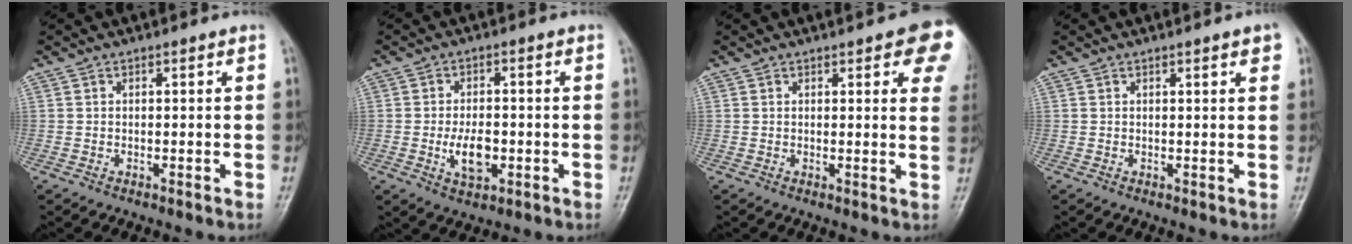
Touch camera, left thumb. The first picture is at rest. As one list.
[{"total": 6.4, "force": [-1.4, 3.6, 5.1], "torque": [-0.082, 0.003, -0.021]}, {"total": 9.9, "force": [4.6, 3.1, 8.2], "torque": [-0.064, -0.010, 0.045]}, {"total": 2.9, "force": [1.5, 0.5, 2.4], "torque": [-0.025, -0.003, 0.016]}]